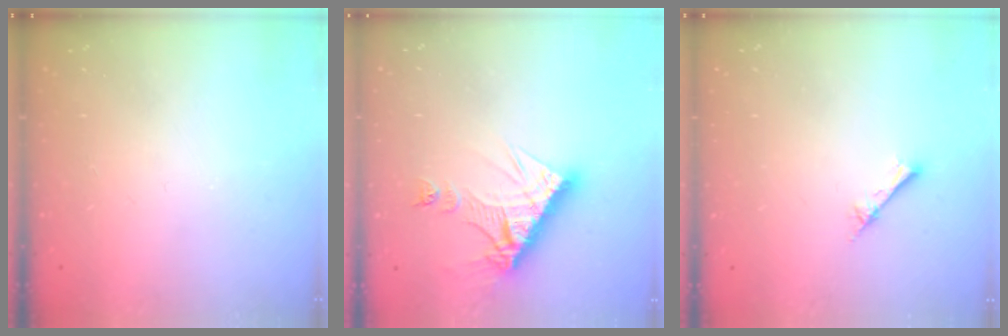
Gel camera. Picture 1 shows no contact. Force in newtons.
{"total": 12.1, "press": 12.1, "slide": 1.2}
{"total": 2.7, "press": 2.6, "slide": 0.3}